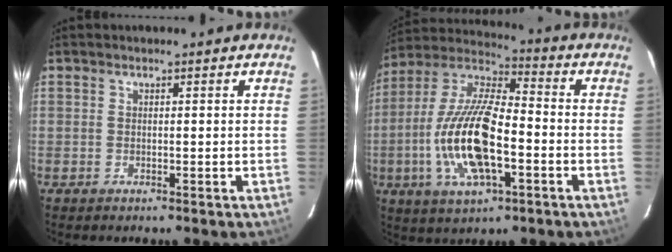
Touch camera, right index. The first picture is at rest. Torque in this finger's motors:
{"motor_torque": [2.14, 0.00, 1.05, 0.21]}